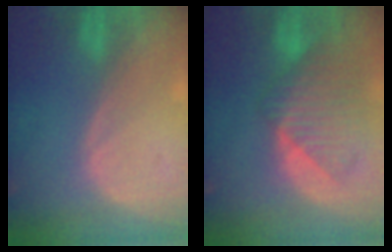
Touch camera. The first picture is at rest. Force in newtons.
{"total": 9.2, "press": 8.2, "slide": 4.0}